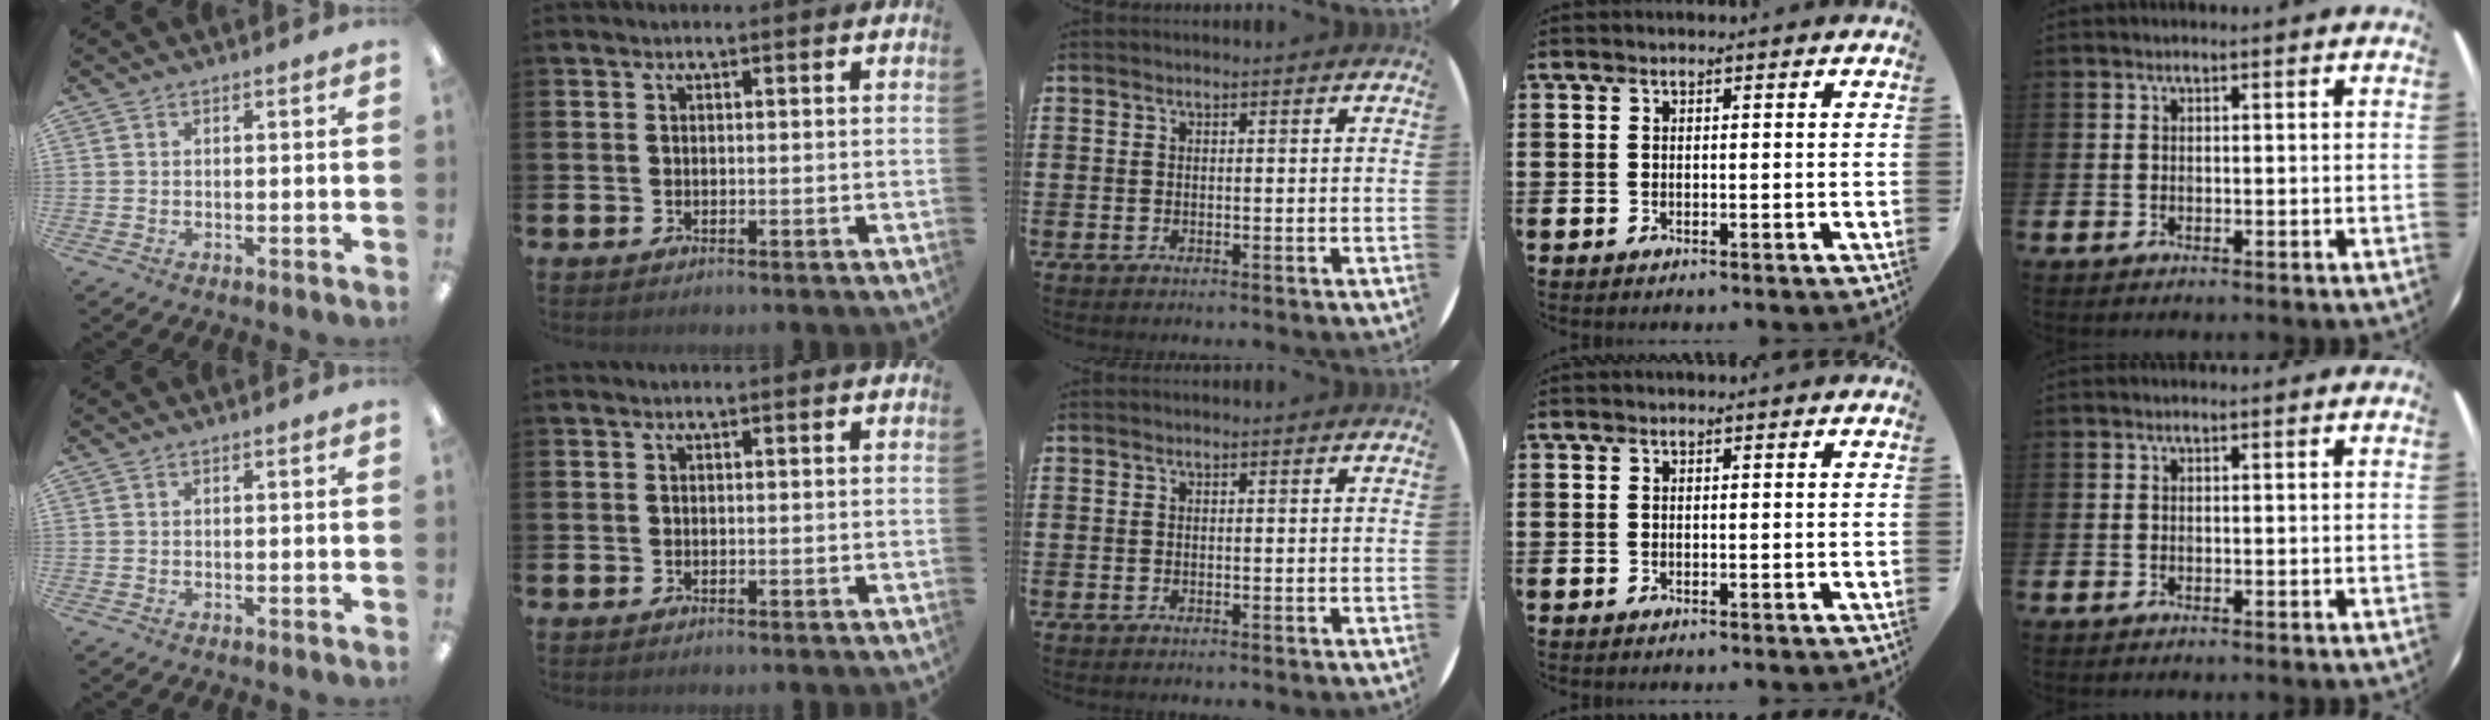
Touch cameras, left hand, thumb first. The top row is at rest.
{}